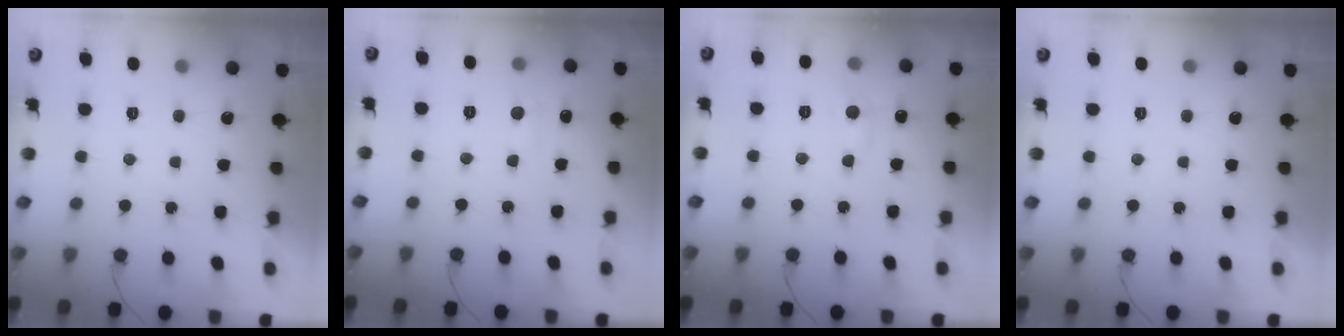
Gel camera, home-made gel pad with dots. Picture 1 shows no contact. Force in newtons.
{"total": 5.1, "press": 5.0, "slide": 0.7}
{"total": 5.3, "press": 5.3, "slide": 0.7}
{"total": 0.0}